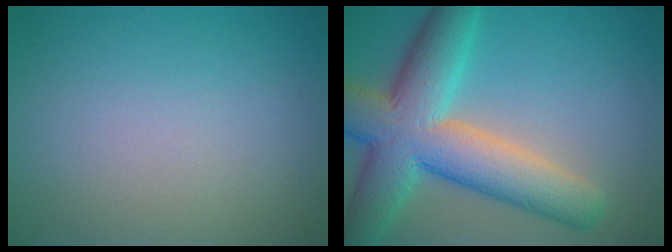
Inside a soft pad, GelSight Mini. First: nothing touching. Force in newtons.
{"total": 11.1, "press": 11.0, "slide": 0.4}